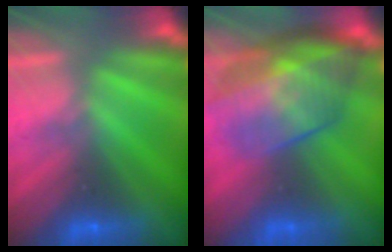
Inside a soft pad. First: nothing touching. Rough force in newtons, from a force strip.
{"total": 7.5}